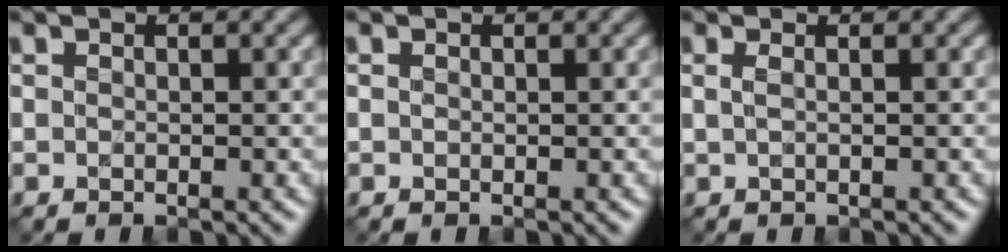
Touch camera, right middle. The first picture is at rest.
{"total": 0.0}
{"total": 1.2, "force": [0.3, 0.5, 1.0], "torque": [-0.014, -0.002, -0.001]}